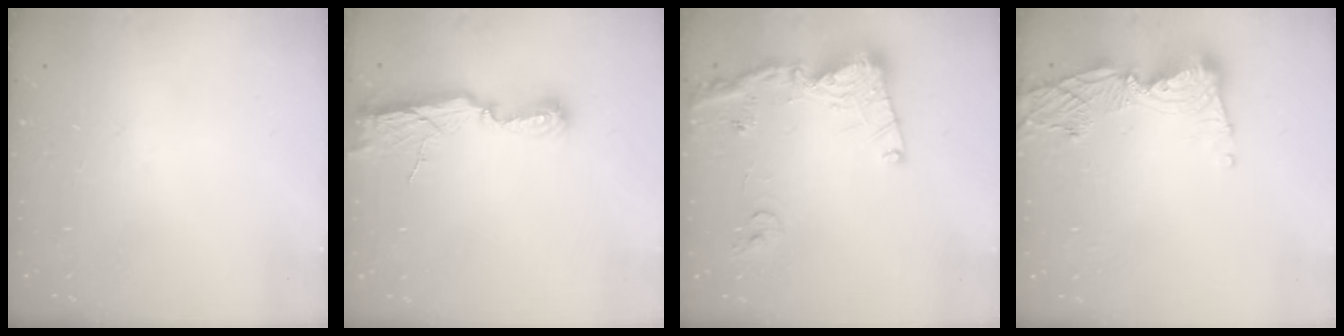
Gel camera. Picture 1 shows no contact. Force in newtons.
{"total": 10.6, "press": 9.3, "slide": 5.2}
{"total": 15.8, "press": 15.7, "slide": 1.8}
{"total": 12.9, "press": 12.8, "slide": 1.6}